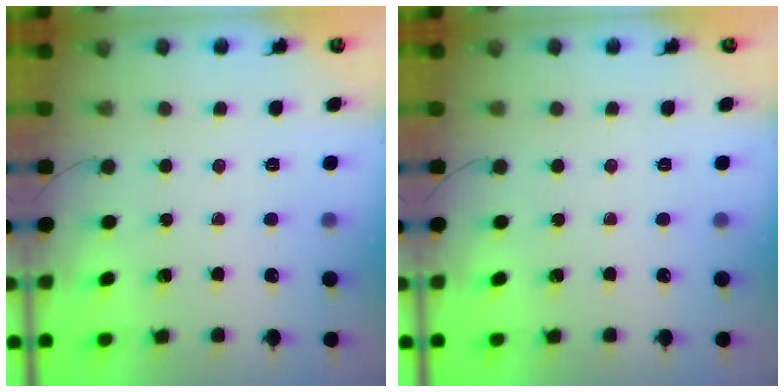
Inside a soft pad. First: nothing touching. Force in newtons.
{"total": 0.0}